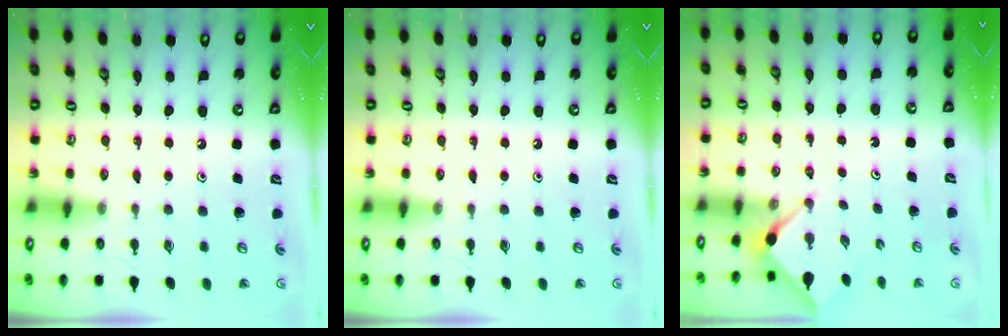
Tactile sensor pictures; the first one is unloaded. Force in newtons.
{"total": 0.0}
{"total": 3.0, "press": 3.0, "slide": 0.3}